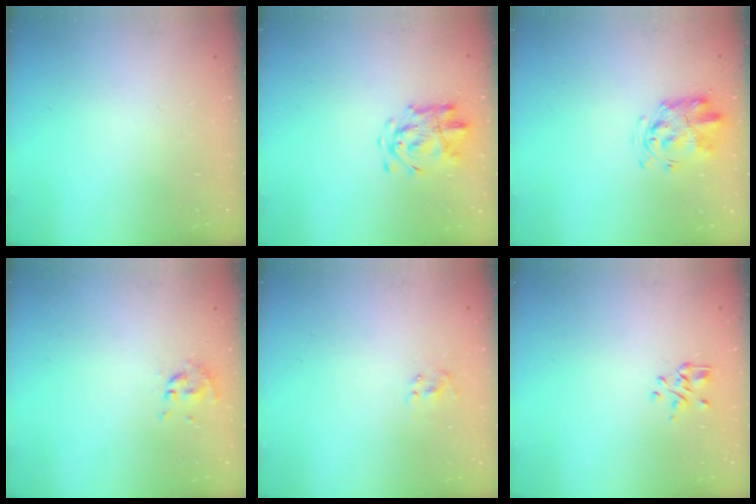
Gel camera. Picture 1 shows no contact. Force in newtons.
{"total": 4.6, "press": 4.5, "slide": 1.1}
{"total": 3.3, "press": 3.3, "slide": 0.4}
{"total": 0.6, "press": 0.5, "slide": 0.1}
{"total": 1.5, "press": 1.3, "slide": 0.7}
{"total": 1.7, "press": 1.6, "slide": 0.6}